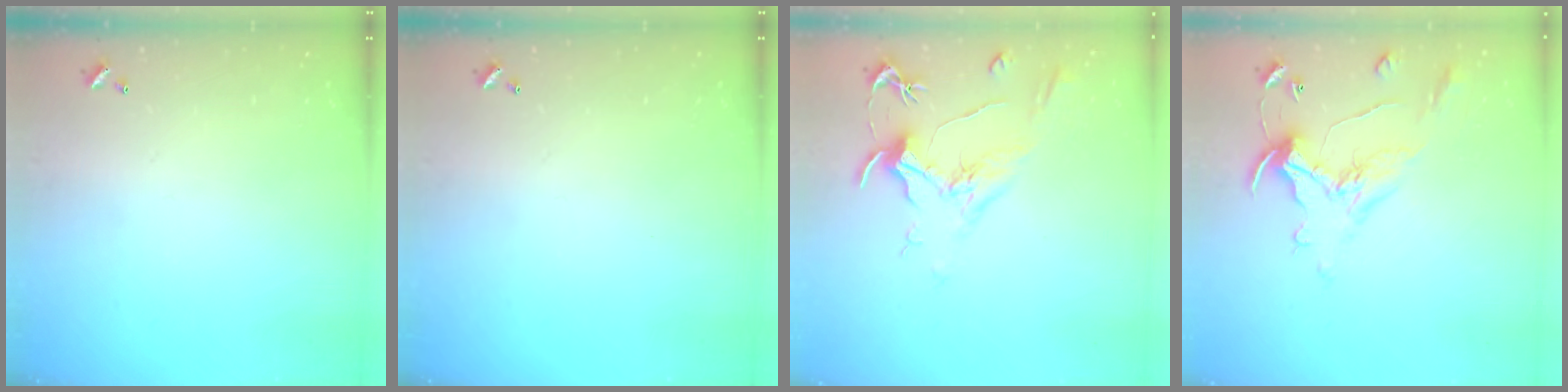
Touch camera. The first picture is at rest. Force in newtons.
{"total": 0.0}
{"total": 2.1, "press": 2.0, "slide": 0.8}
{"total": 1.8, "press": 1.5, "slide": 1.1}